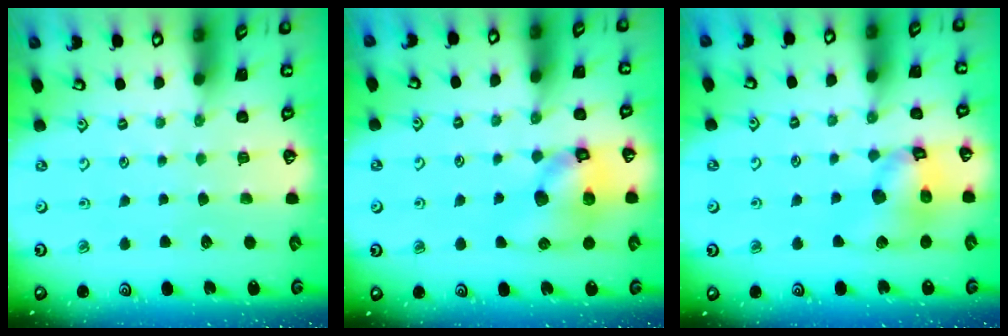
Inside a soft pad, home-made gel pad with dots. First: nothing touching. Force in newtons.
{"total": 11.9, "press": 11.7, "slide": 1.9}
{"total": 13.0, "press": 12.9, "slide": 1.5}